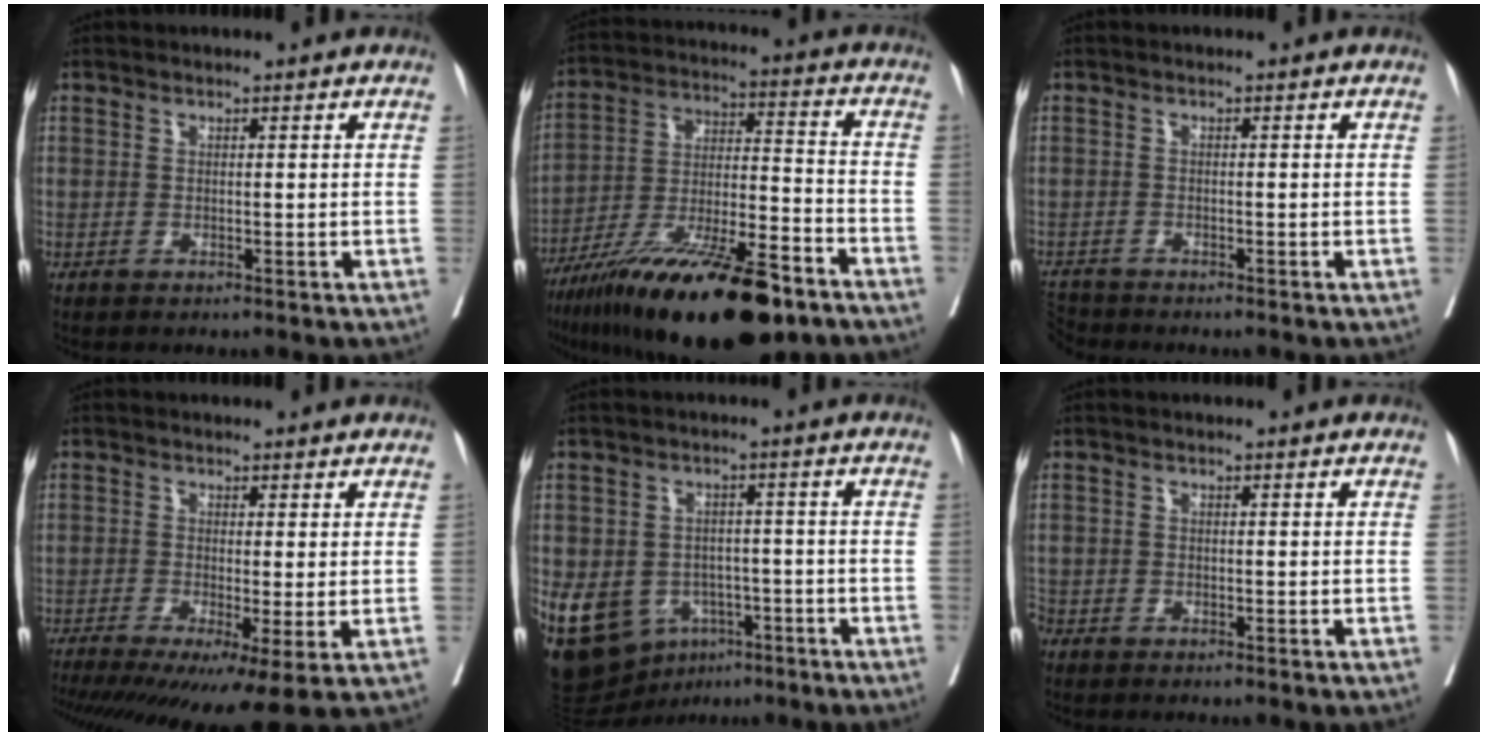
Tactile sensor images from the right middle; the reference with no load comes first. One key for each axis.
{"total": 23.5, "fx": -16.0, "fy": 4.7, "fz": 16.5, "tx": -0.249, "ty": -0.021, "tz": -0.270}
{"total": 2.8, "fx": -2.8, "fy": 0.2, "fz": -0.3, "tx": 0.007, "ty": -0.013, "tz": -0.052}
{"total": 12.1, "fx": -7.1, "fy": 1.9, "fz": 9.6, "tx": -0.148, "ty": -0.023, "tz": -0.112}
{"total": 15.3, "fx": -6.7, "fy": 11.6, "fz": 7.5, "tx": -0.168, "ty": 0.011, "tz": -0.092}
{"total": 2.2, "fx": -1.8, "fy": 1.1, "fz": 0.8, "tx": -0.023, "ty": -0.004, "tz": -0.034}